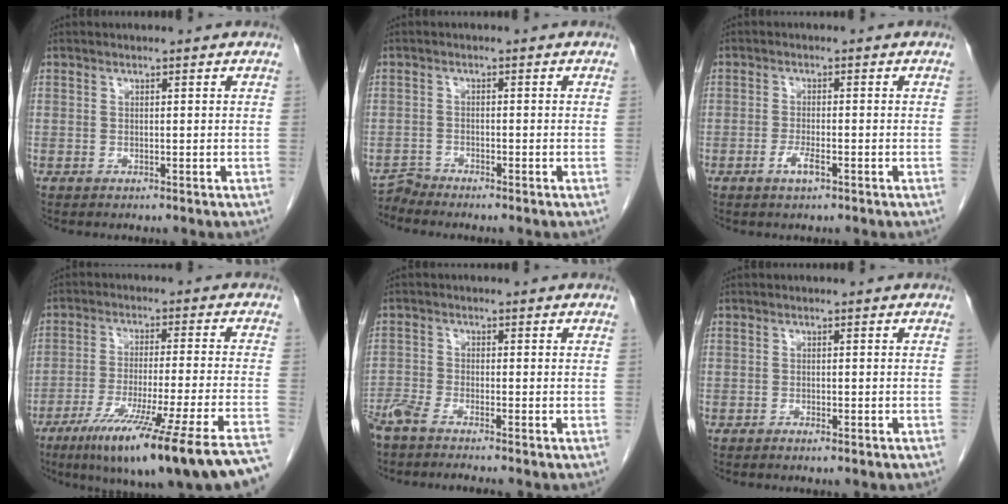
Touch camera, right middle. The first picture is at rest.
{"total": 1.9, "force": [-1.7, -0.5, -0.8], "torque": [0.022, -0.011, -0.031]}
{"total": 2.5, "force": [-1.3, 0.5, 2.0], "torque": [-0.041, -0.001, -0.024]}
{"total": 23.1, "force": [-16.5, -0.5, 16.2], "torque": [-0.173, -0.041, -0.255]}
{"total": 4.9, "force": [-4.4, -0.4, 2.3], "torque": [-0.037, -0.012, -0.081]}
{"total": 1.4, "force": [-1.0, 0.2, 1.0], "torque": [-0.018, -0.001, -0.012]}